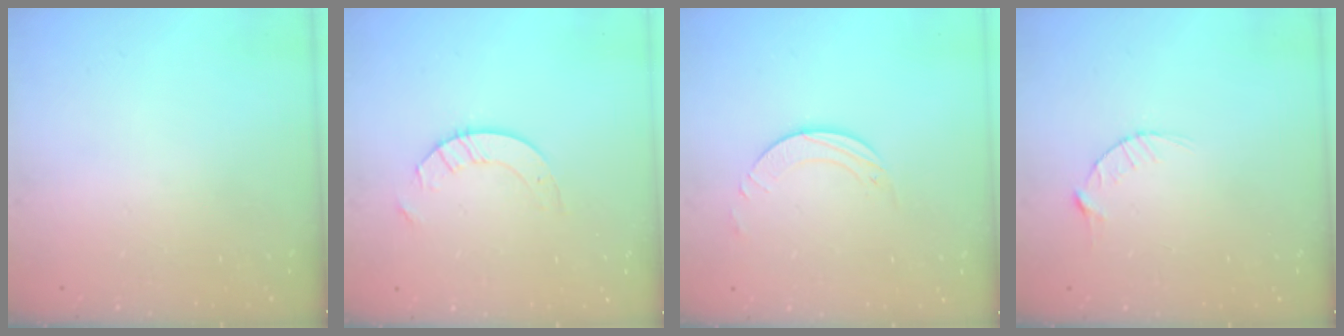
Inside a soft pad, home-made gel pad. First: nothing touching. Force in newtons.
{"total": 4.9, "press": 4.9, "slide": 0.5}
{"total": 2.5, "press": 2.5, "slide": 0.2}
{"total": 2.9, "press": 2.9, "slide": 0.4}